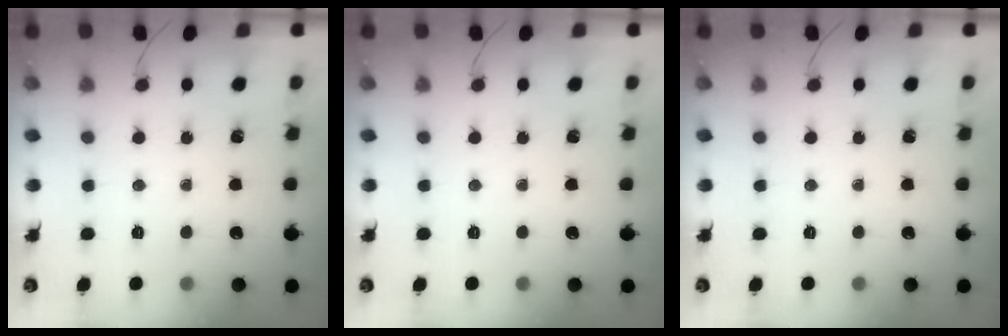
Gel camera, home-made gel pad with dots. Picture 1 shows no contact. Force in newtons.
{"total": 0.0}
{"total": 0.0}